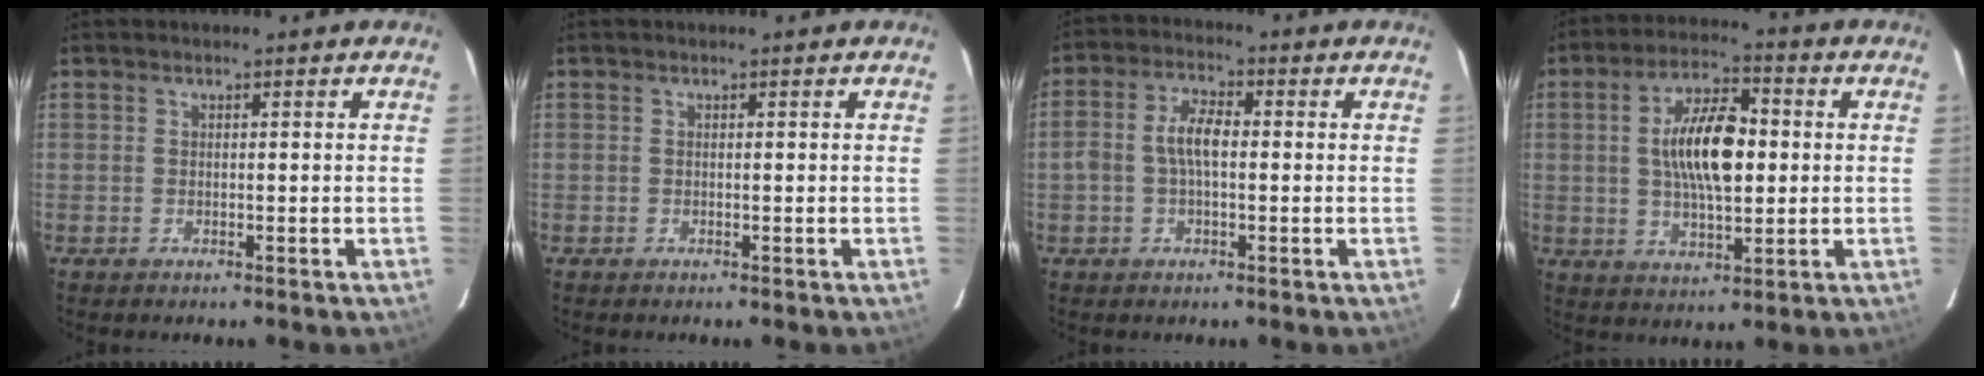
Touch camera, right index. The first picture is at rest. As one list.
[{"total": 0.0}, {"total": 5.6, "force": [-0.3, 2.6, 4.9], "torque": [-0.101, 0.014, -0.007]}, {"total": 12.5, "force": [1.0, 5.4, 11.3], "torque": [-0.201, 0.011, 0.017]}]